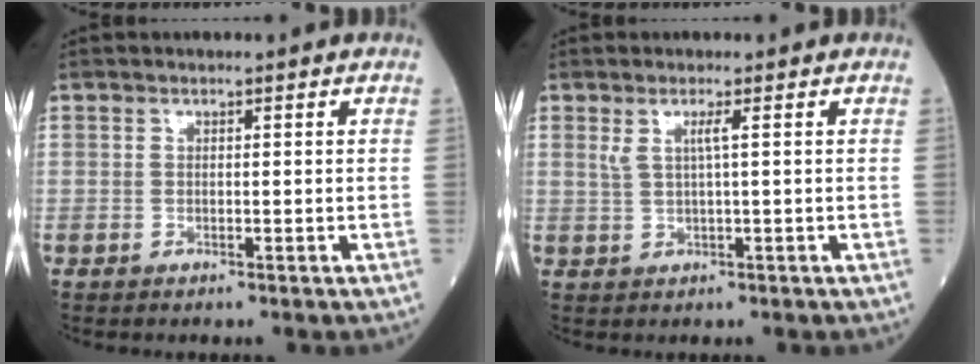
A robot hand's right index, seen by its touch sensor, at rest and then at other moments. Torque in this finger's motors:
{"motor_torque": [-0.10, -0.15, -0.04, 0.03]}